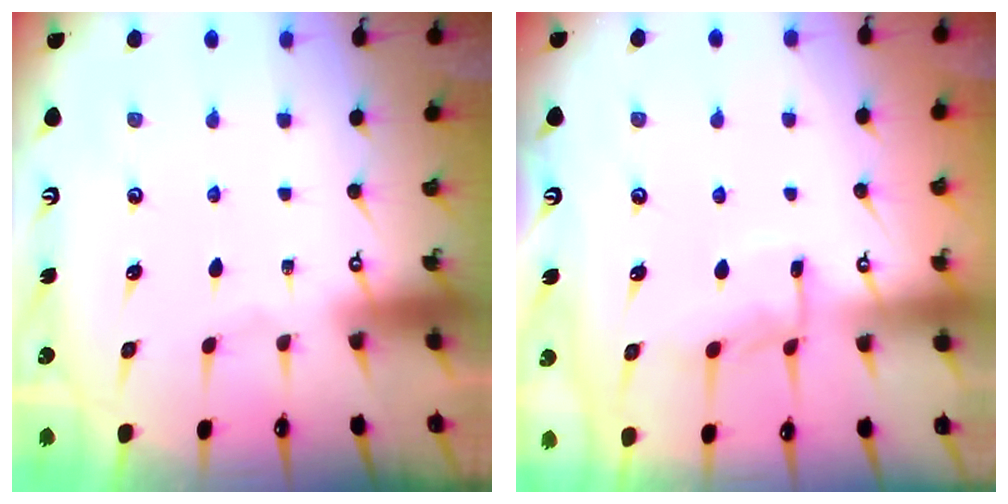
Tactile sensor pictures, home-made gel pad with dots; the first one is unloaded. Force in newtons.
{"total": 8.2, "press": 8.1, "slide": 0.9}